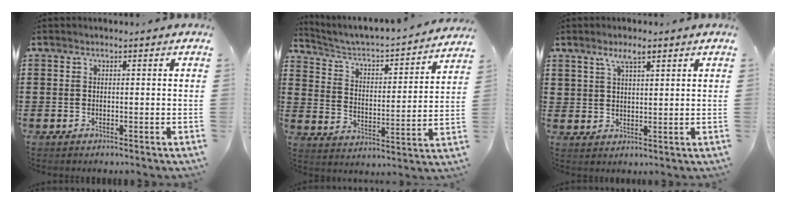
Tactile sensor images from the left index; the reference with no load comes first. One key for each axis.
{"total": 3.5, "fx": 3.2, "fy": 0.7, "fz": 1.2, "tx": -0.043, "ty": -0.032, "tz": 0.042}
{"total": 3.7, "fx": 2.5, "fy": 1.7, "fz": 2.1, "tx": -0.039, "ty": 0.002, "tz": 0.042}